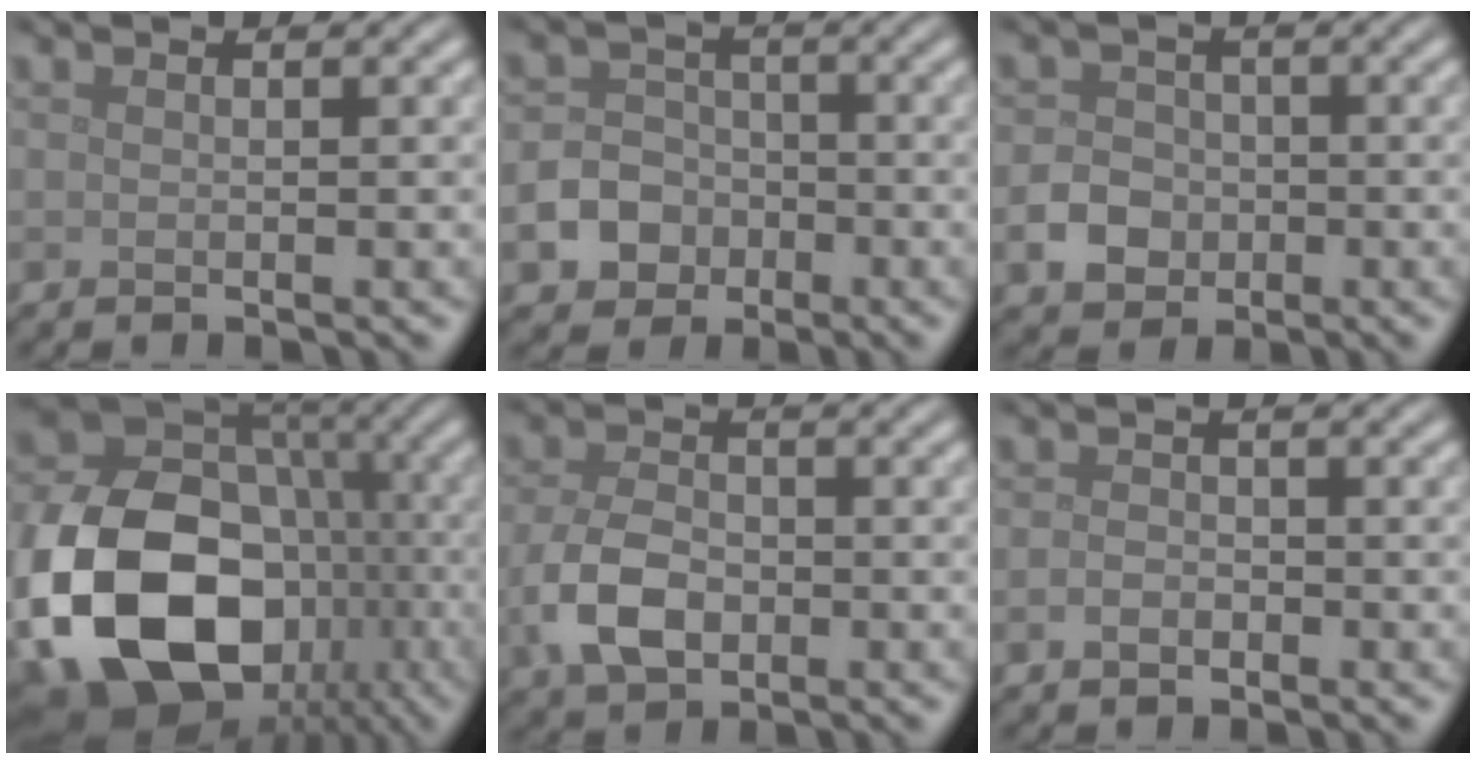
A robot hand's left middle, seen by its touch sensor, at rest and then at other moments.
{"total": 4.3, "force": [-1.9, 3.6, 1.4], "torque": [-0.008, -0.001, -0.049]}
{"total": 3.2, "force": [-1.0, 2.7, 1.4], "torque": [-0.021, 0.001, -0.022]}
{"total": 17.5, "force": [-5.3, 12.9, 10.7], "torque": [-0.220, -0.032, -0.089]}
{"total": 4.9, "force": [-1.4, 3.3, 3.4], "torque": [-0.077, -0.005, -0.029]}
{"total": 1.4, "force": [-0.7, 1.0, 0.7], "torque": [-0.013, 0.000, -0.016]}